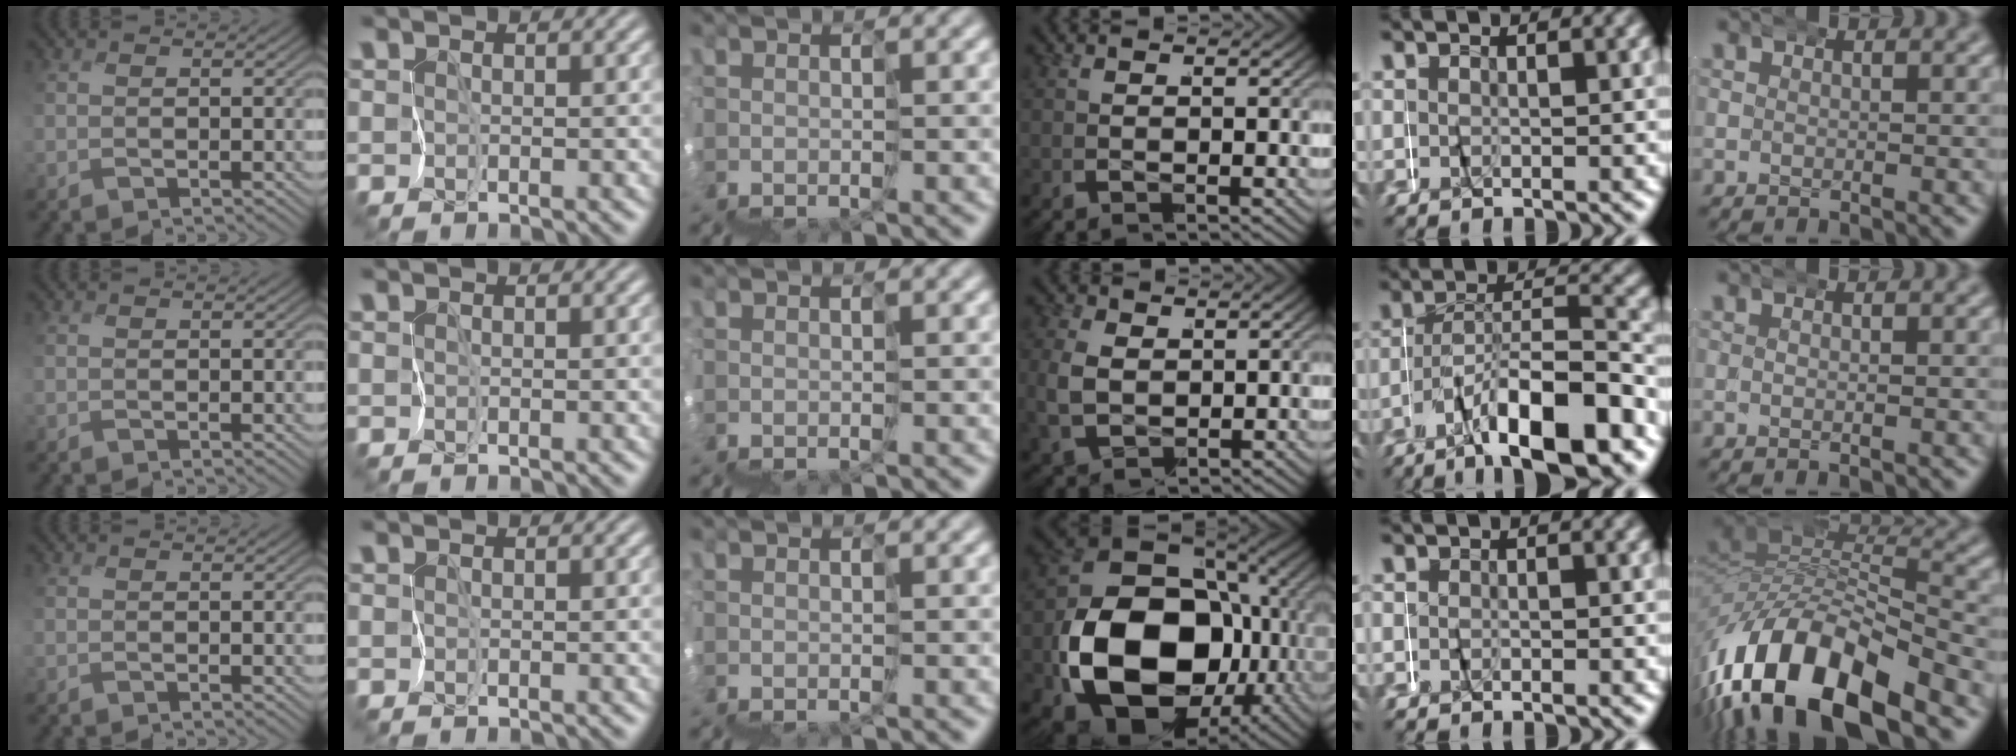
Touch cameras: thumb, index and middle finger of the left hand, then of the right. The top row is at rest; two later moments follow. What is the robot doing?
{"motion": "wrap", "object": "napkin"}